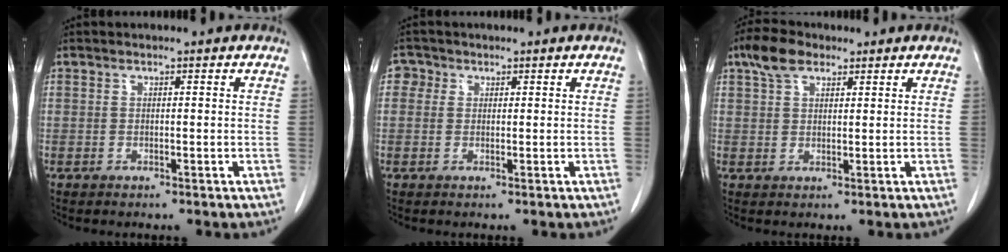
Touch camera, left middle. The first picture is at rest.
{"total": 1.8, "force": [0.7, 1.6, 0.3], "torque": [0.003, 0.004, 0.007]}
{"total": 4.8, "force": [3.1, 2.5, 2.7], "torque": [-0.057, 0.017, 0.062]}